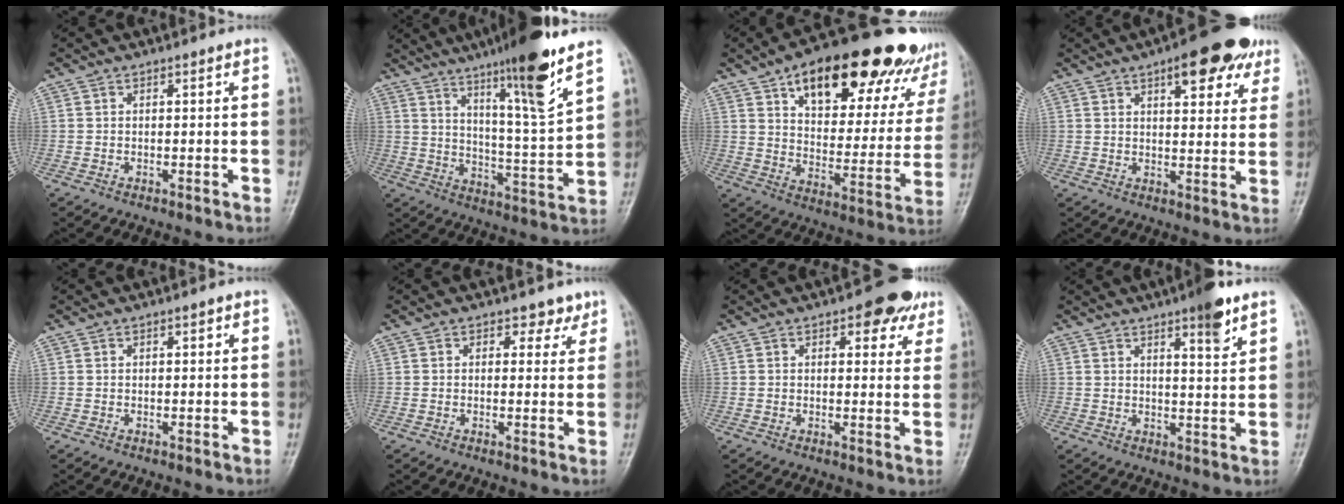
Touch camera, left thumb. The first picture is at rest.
{"total": 16.5, "force": [10.5, 1.0, 12.7], "torque": [-0.193, -0.060, 0.169]}
{"total": 28.9, "force": [18.1, 12.0, 19.0], "torque": [-0.227, -0.037, 0.264]}
{"total": 13.2, "force": [7.3, 5.2, 9.6], "torque": [-0.088, -0.017, 0.091]}
{"total": 0.9, "force": [0.5, 0.4, 0.7], "torque": [-0.005, 0.001, 0.006]}
{"total": 2.9, "force": [2.0, 2.0, 0.7], "torque": [0.016, -0.009, 0.021]}
{"total": 8.8, "force": [4.9, 4.0, 6.1], "torque": [-0.042, -0.015, 0.054]}
{"total": 7.1, "force": [4.5, 1.4, 5.3], "torque": [-0.067, -0.026, 0.064]}